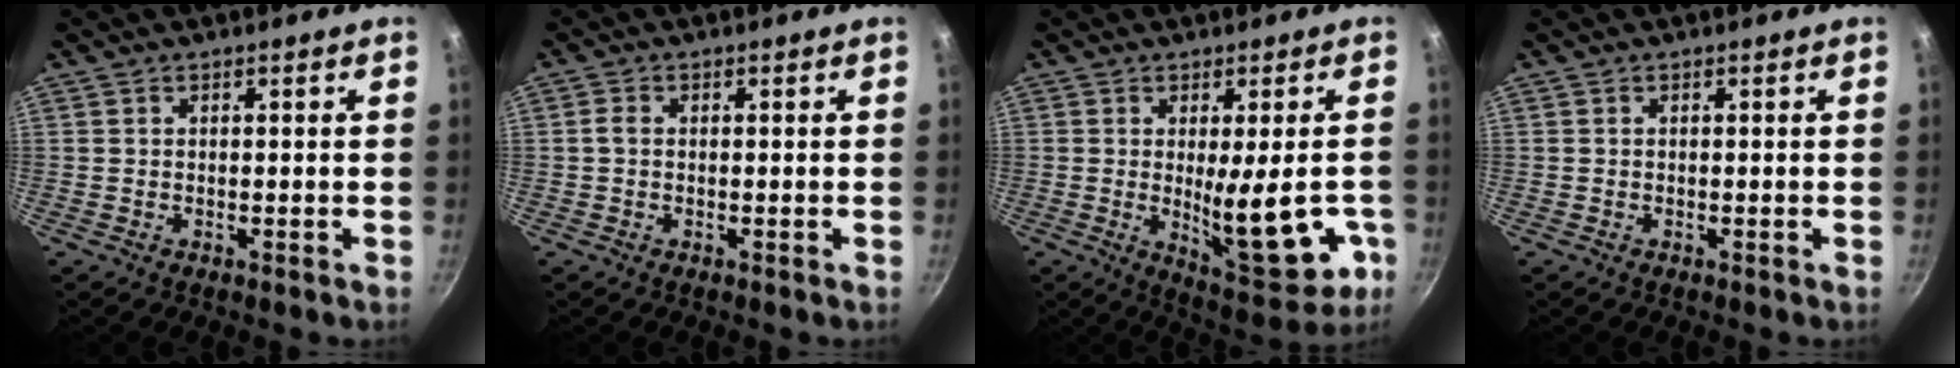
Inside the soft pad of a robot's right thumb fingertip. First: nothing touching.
{"total": 1.4, "force": [-0.1, 0.9, 1.0], "torque": [-0.018, 0.000, -0.003]}
{"total": 13.6, "force": [-2.5, 4.7, 12.5], "torque": [-0.149, -0.019, -0.019]}
{"total": 0.0}